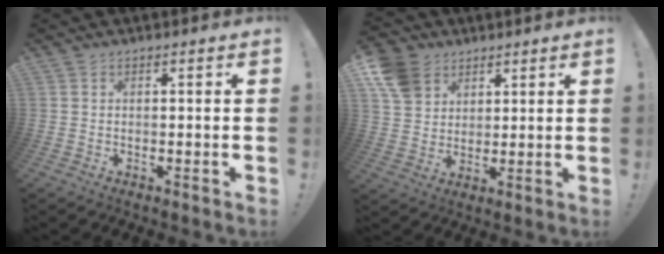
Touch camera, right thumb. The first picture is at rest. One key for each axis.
{"total": 10.3, "fx": 5.6, "fy": 8.0, "fz": 3.3, "tx": -0.055, "ty": -0.027, "tz": 0.113}